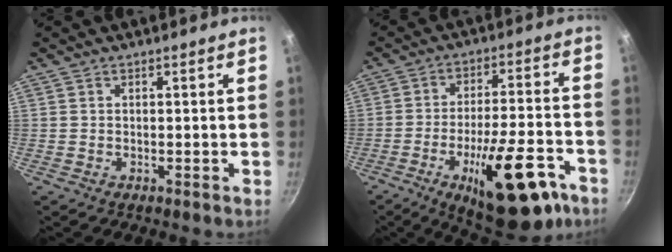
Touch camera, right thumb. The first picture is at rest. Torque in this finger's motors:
{"motor_torque": [3.15, 1.85, 1.90, -0.87, 0.61]}